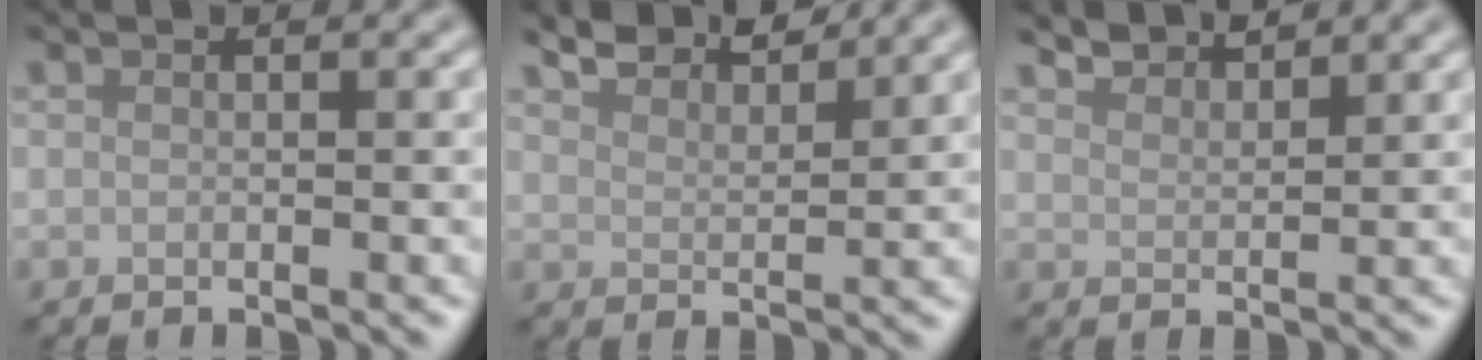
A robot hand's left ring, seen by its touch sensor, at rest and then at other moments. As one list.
[{"total": 4.5, "force": [4.3, 0.7, 1.2], "torque": [-0.032, 0.005, 0.066]}, {"total": 2.6, "force": [2.6, 0.2, 0.3], "torque": [-0.006, 0.000, 0.046]}]